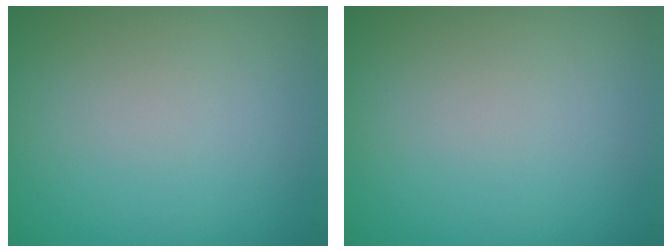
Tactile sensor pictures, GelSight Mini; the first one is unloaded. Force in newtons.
{"total": 0.0}